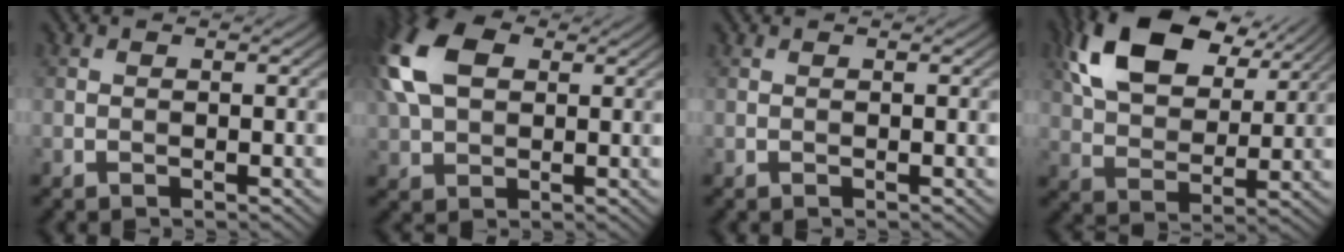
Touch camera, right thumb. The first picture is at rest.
{"total": 11.9, "force": [3.0, 7.5, 8.7], "torque": [-0.235, 0.028, 0.050]}
{"total": 0.0}
{"total": 14.5, "force": [7.3, 8.2, 9.5], "torque": [-0.208, 0.018, 0.136]}